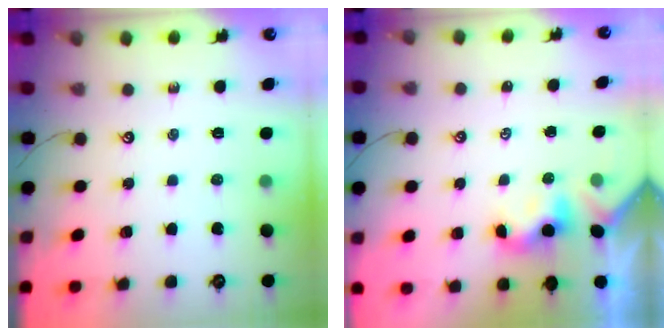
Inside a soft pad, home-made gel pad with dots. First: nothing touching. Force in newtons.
{"total": 1.2, "press": 1.1, "slide": 0.3}